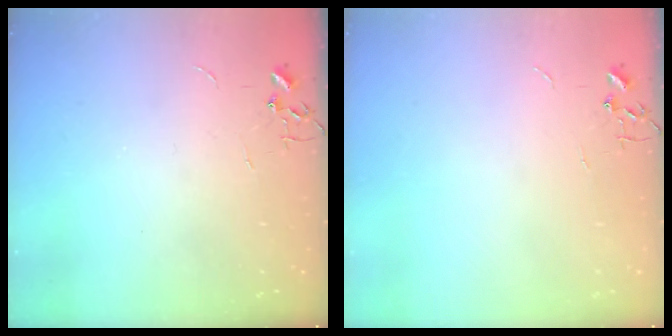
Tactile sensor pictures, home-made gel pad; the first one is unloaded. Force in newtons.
{"total": 0.0}